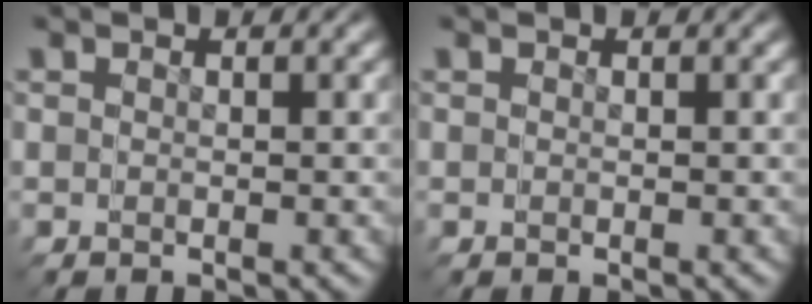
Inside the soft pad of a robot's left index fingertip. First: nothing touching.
{"total": 0.0}